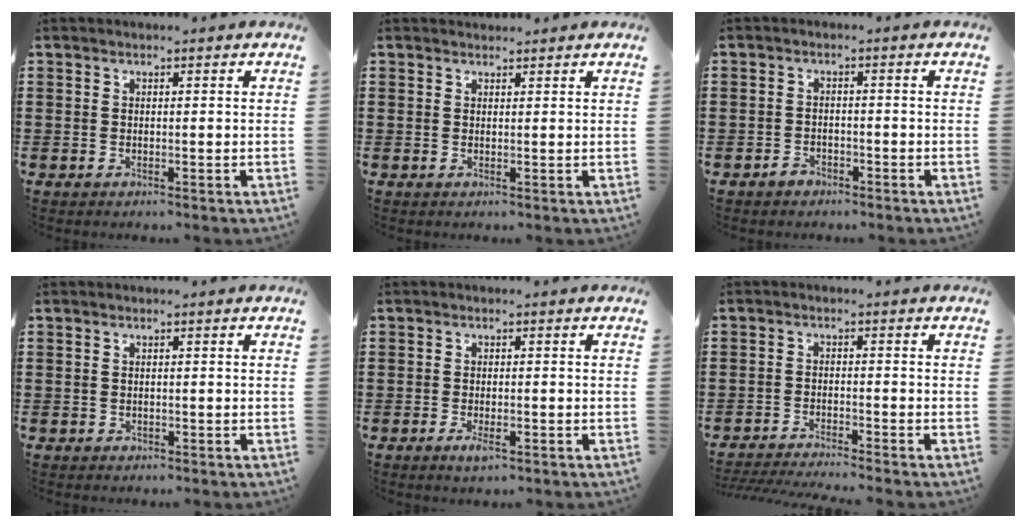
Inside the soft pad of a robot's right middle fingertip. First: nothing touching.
{"total": 1.1, "force": [1.1, 0.4, -0.1], "torque": [0.007, -0.002, 0.019]}
{"total": 1.6, "force": [-1.4, 0.8, 0.4], "torque": [-0.013, 0.000, -0.029]}
{"total": 0.0}
{"total": 2.0, "force": [-0.9, 0.6, 1.6], "torque": [-0.038, -0.006, -0.018]}
{"total": 2.5, "force": [-2.4, -0.4, 0.6], "torque": [-0.011, -0.001, -0.049]}